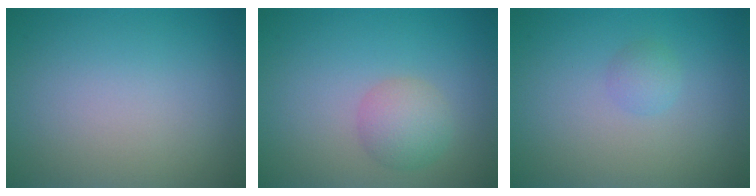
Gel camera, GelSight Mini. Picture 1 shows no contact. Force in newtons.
{"total": 2.7, "press": 2.7, "slide": 0.1}
{"total": 1.1, "press": 1.1, "slide": 0.0}